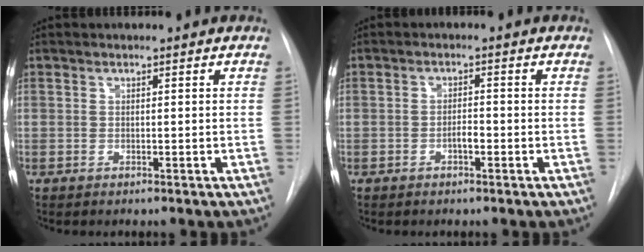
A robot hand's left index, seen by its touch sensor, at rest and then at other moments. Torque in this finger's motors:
{"motor_torque": [0.31, 0.40, 0.01, 0.01]}